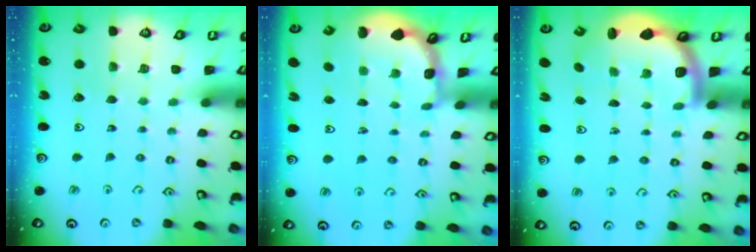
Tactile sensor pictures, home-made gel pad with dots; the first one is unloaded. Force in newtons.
{"total": 1.3, "press": 1.3, "slide": 0.1}
{"total": 4.9, "press": 4.6, "slide": 1.5}